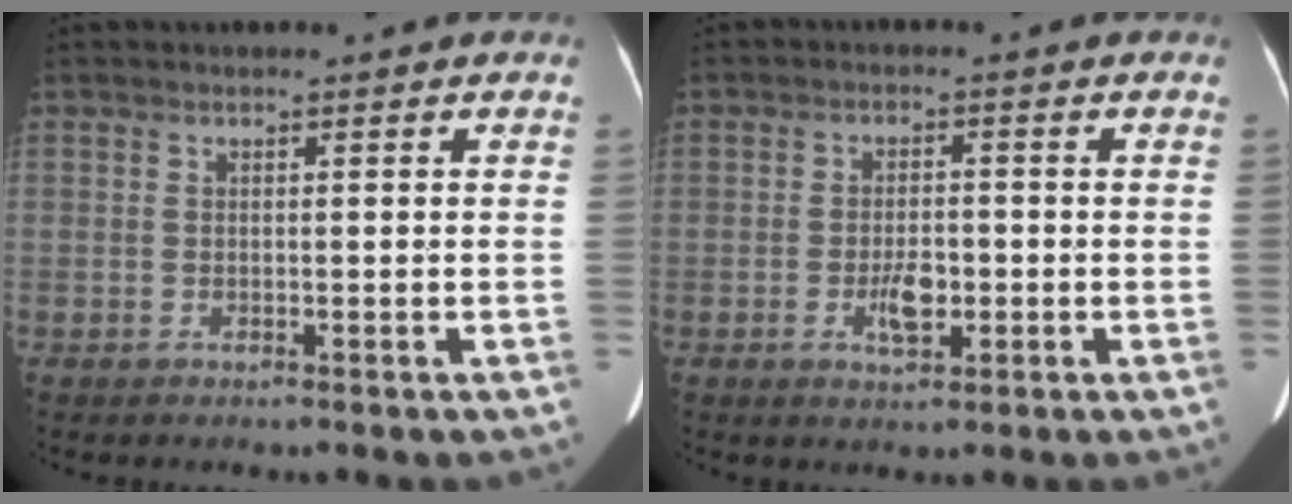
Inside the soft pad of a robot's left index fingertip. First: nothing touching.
{"total": 3.9, "force": [-1.2, 1.7, 3.3], "torque": [-0.061, 0.001, -0.017]}